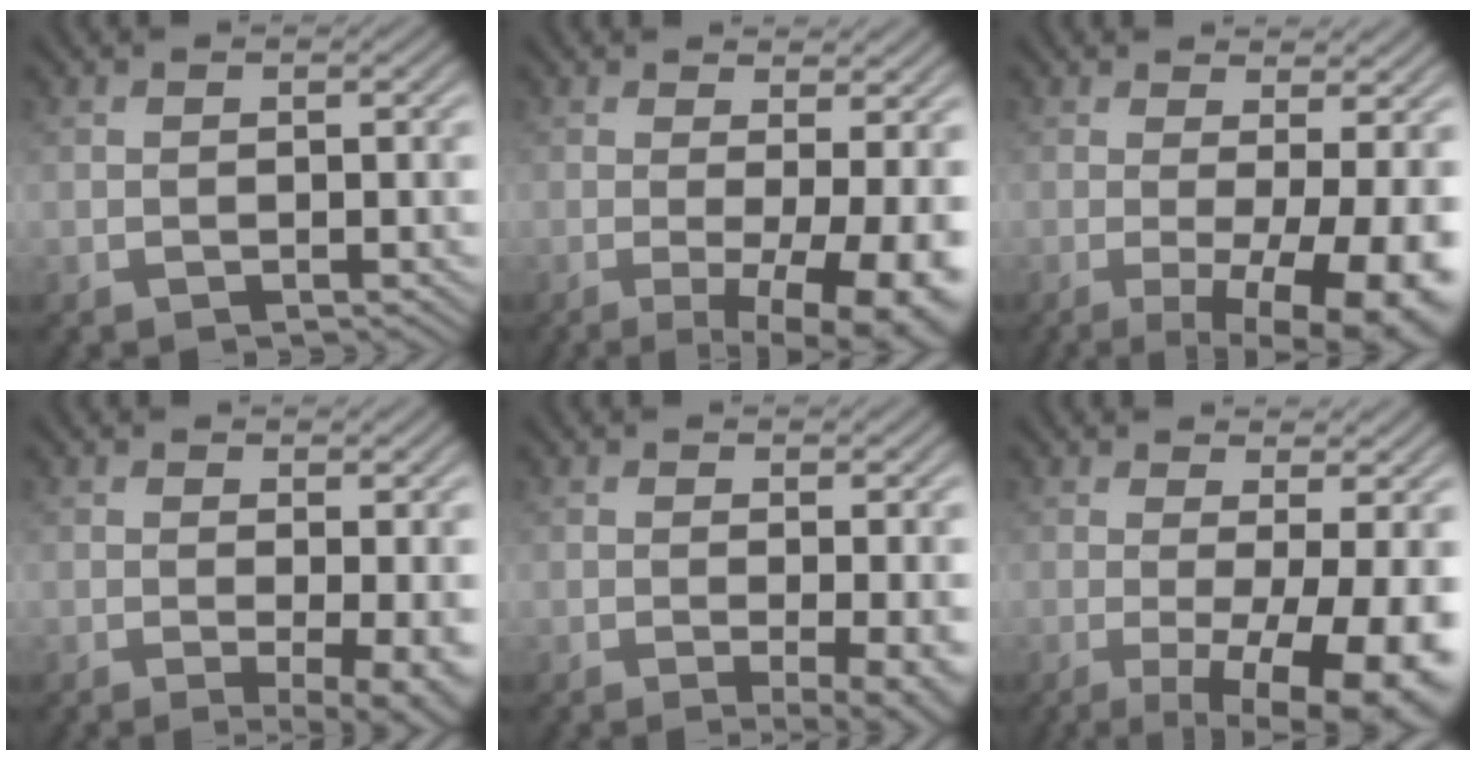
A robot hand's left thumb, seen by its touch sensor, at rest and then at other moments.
{"total": 9.5, "force": [-1.2, 2.5, 9.1], "torque": [-0.117, -0.003, -0.009]}
{"total": 10.7, "force": [-1.6, 2.8, 10.2], "torque": [-0.125, 0.001, -0.015]}
{"total": 4.9, "force": [-0.3, 1.1, 4.7], "torque": [-0.070, -0.009, -0.003]}
{"total": 4.2, "force": [-0.4, 0.9, 4.0], "torque": [-0.063, -0.009, -0.006]}
{"total": 11.8, "force": [-1.9, 3.3, 11.2], "torque": [-0.136, 0.001, -0.018]}